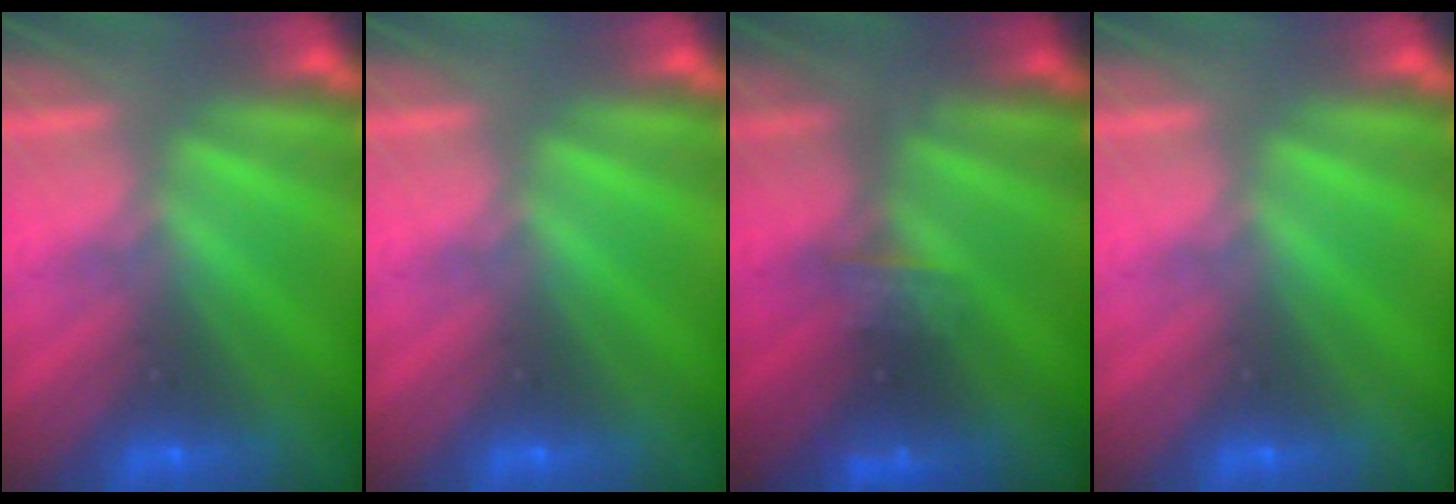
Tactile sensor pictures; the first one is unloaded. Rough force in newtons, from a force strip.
{"total": 0.0}
{"total": 2.5}
{"total": 0.0}